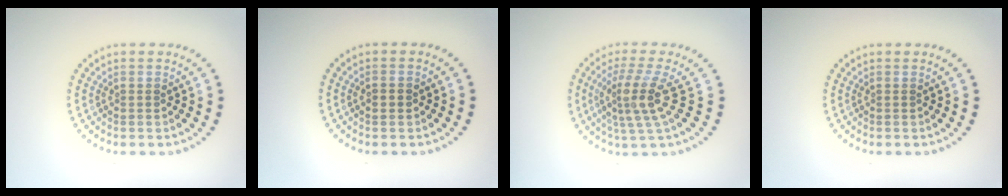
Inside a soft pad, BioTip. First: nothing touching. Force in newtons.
{"total": 1.2, "press": 1.2, "slide": 0.2}
{"total": 4.0, "press": 2.9, "slide": 2.8}
{"total": 0.0}